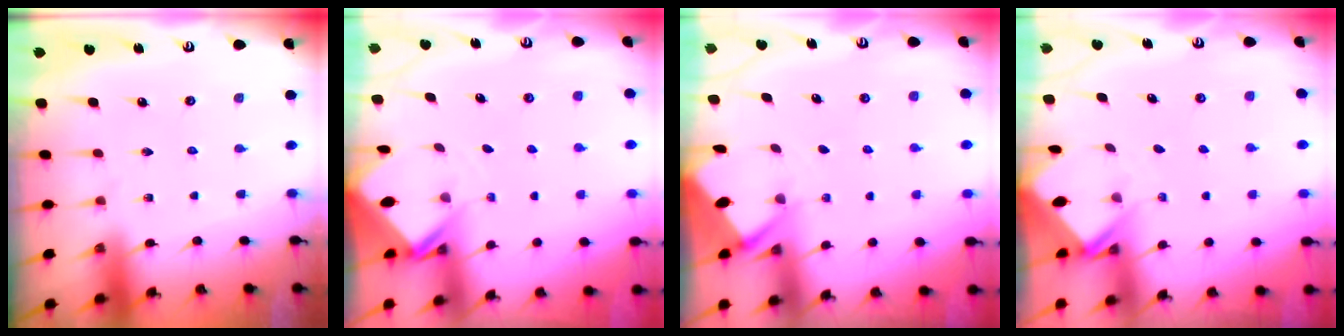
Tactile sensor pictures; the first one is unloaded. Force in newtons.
{"total": 2.7, "press": 2.7, "slide": 0.2}
{"total": 2.7, "press": 2.6, "slide": 0.4}
{"total": 2.3, "press": 2.3, "slide": 0.2}